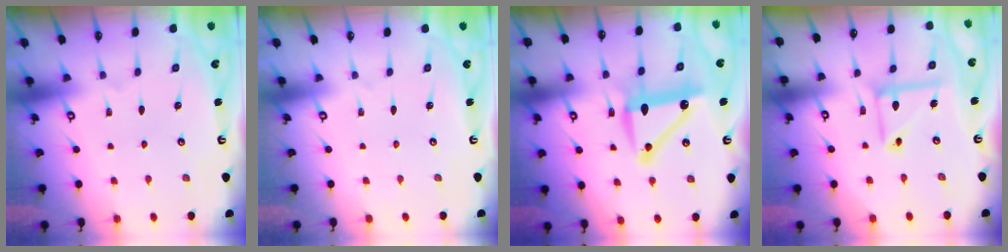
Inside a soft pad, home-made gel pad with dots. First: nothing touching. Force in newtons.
{"total": 0.0}
{"total": 11.1, "press": 11.1, "slide": 0.3}
{"total": 10.9, "press": 10.8, "slide": 0.9}